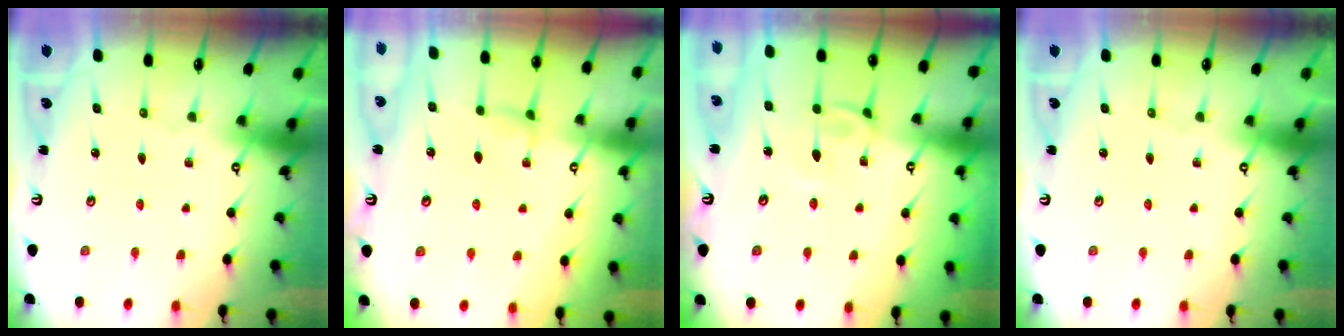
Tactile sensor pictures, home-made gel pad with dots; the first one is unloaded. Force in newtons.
{"total": 2.1, "press": 2.1, "slide": 0.3}
{"total": 2.6, "press": 2.5, "slide": 0.6}
{"total": 0.0}